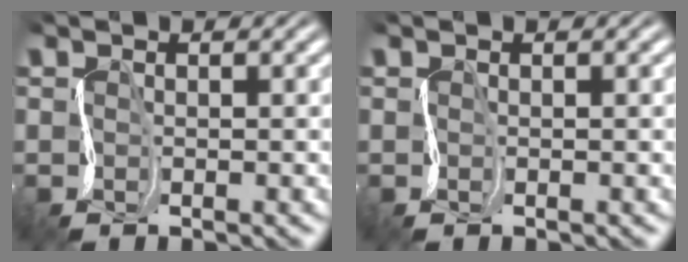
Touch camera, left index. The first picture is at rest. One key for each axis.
{"total": 0.7, "fx": 0.1, "fy": 0.3, "fz": 0.6, "tx": -0.008, "ty": 0.000, "tz": 0.001}